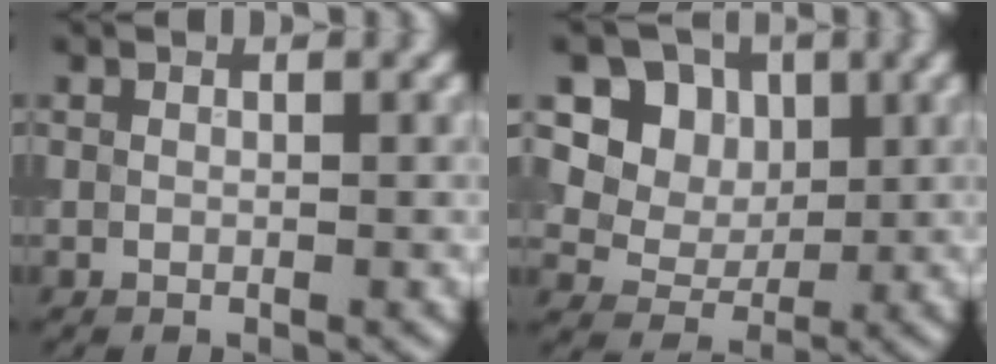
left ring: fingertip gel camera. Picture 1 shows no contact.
{"total": 10.8, "force": [4.8, 8.6, 4.5], "torque": [-0.097, 0.010, 0.082]}